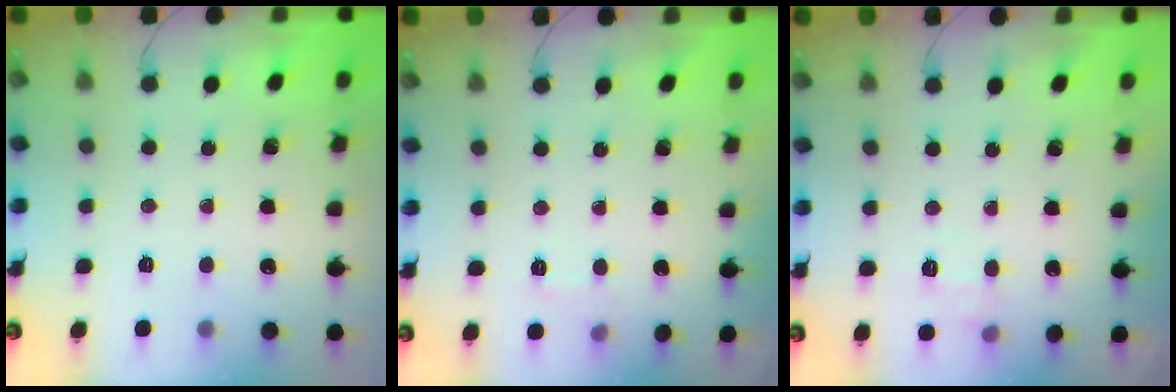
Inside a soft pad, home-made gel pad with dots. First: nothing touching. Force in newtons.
{"total": 2.7, "press": 2.2, "slide": 1.6}
{"total": 7.6, "press": 7.4, "slide": 1.8}